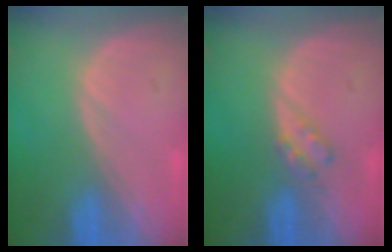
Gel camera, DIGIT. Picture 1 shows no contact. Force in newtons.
{"total": 2.3, "press": 2.2, "slide": 0.3}